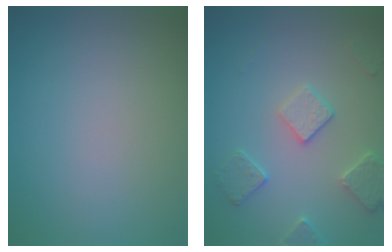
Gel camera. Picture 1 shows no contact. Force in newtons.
{"total": 2.9, "press": 2.9, "slide": 0.1}